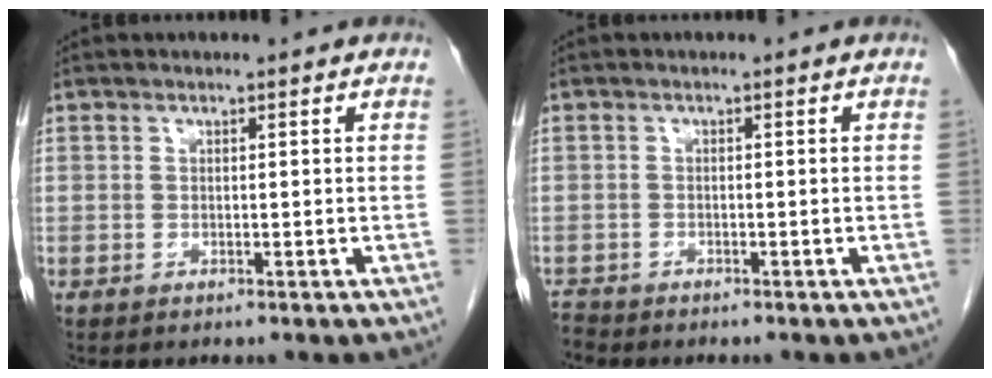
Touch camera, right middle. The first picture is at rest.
{"total": 1.6, "force": [-1.6, 0.1, -0.4], "torque": [0.004, -0.009, -0.030]}